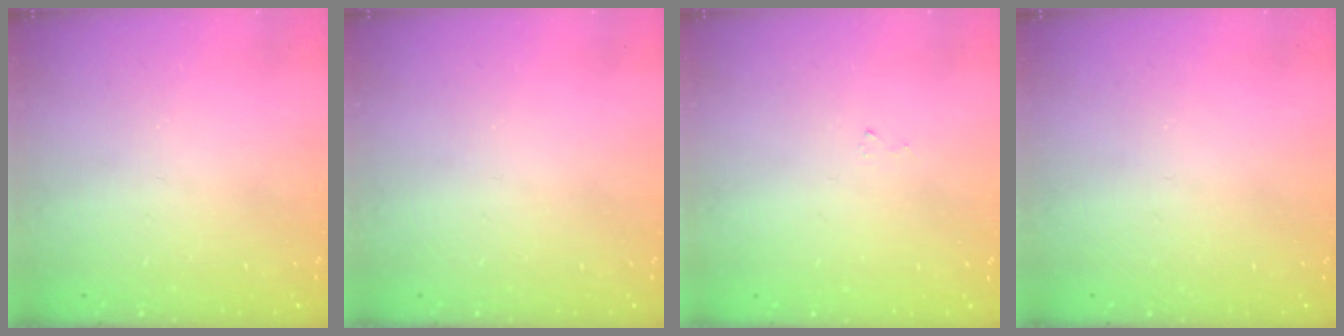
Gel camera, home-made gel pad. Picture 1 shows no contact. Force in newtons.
{"total": 0.0}
{"total": 3.1, "press": 3.1, "slide": 0.0}
{"total": 0.0}